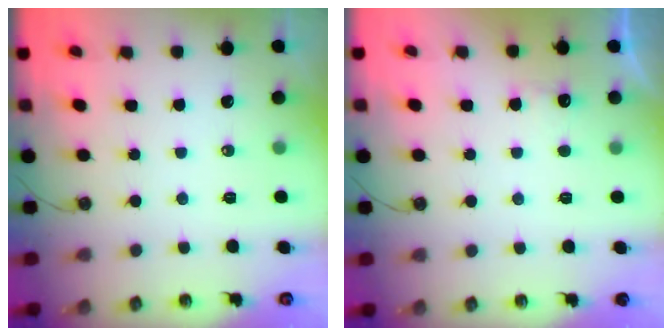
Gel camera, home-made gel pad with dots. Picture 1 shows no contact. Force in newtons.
{"total": 4.7, "press": 4.6, "slide": 1.0}